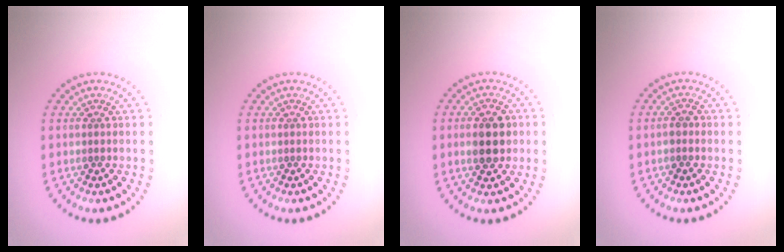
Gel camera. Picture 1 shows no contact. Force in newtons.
{"total": 0.0}
{"total": 3.6, "press": 3.6, "slide": 0.2}
{"total": 1.1, "press": 0.9, "slide": 0.5}